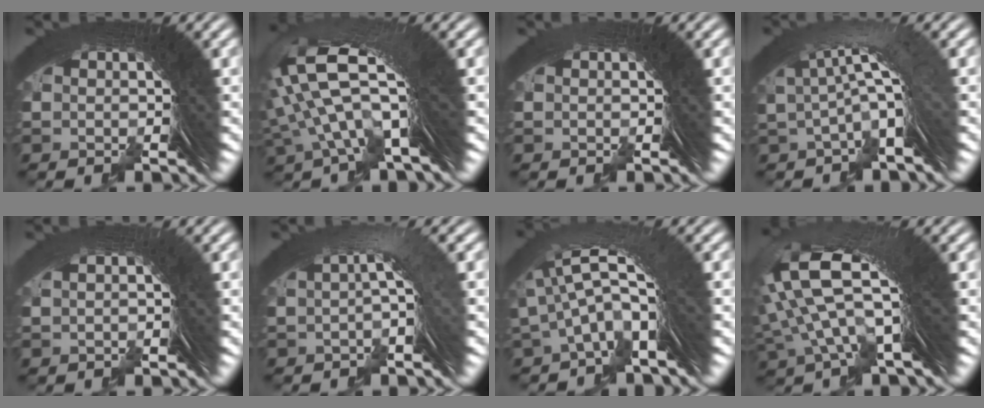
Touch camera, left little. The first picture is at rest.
{"total": 8.0, "force": [2.2, 3.6, 6.8], "torque": [-0.151, 0.005, 0.029]}
{"total": 0.6, "force": [-0.4, -0.4, -0.4], "torque": [0.010, 0.004, -0.007]}
{"total": 2.3, "force": [-0.3, -0.4, 2.3], "torque": [-0.030, 0.015, -0.004]}
{"total": 1.2, "force": [0.3, -1.2, -0.3], "torque": [0.004, 0.013, 0.007]}
{"total": 2.0, "force": [0.2, -1.0, 1.7], "torque": [-0.028, 0.014, 0.006]}
{"total": 4.6, "force": [0.3, 1.6, 4.3], "torque": [-0.089, 0.005, 0.006]}
{"total": 8.9, "force": [2.0, 4.4, 7.4], "torque": [-0.156, 0.000, 0.027]}